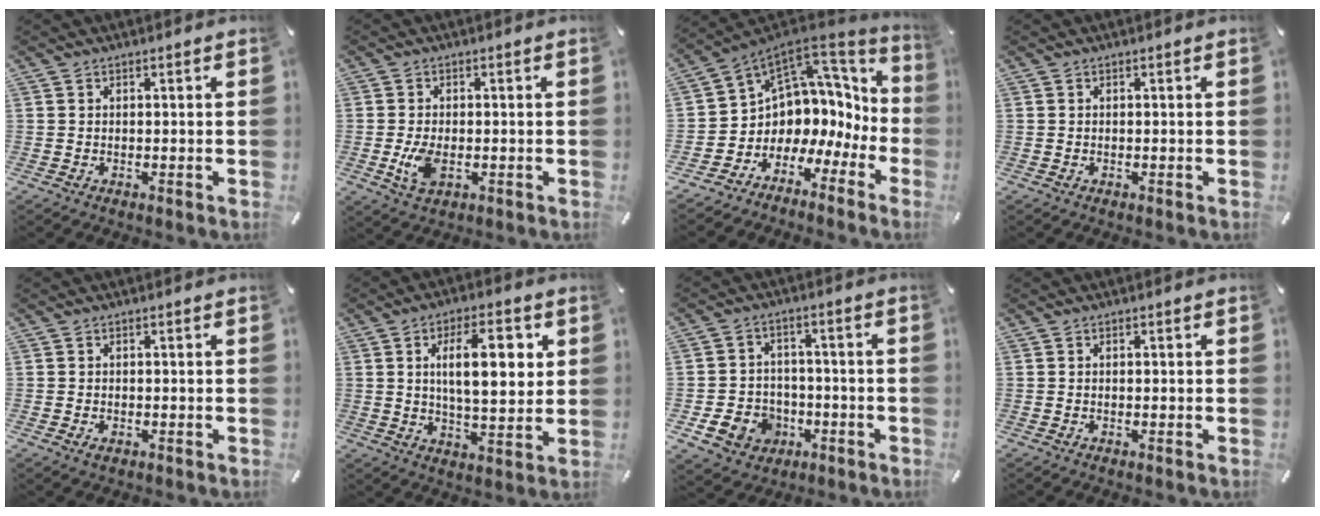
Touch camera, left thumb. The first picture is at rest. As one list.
[{"total": 5.7, "force": [-1.0, 3.4, 4.5], "torque": [-0.114, -0.007, -0.023]}, {"total": 7.1, "force": [2.6, 6.6, 0.3], "torque": [-0.018, -0.068, 0.059]}, {"total": 0.0}, {"total": 0.8, "force": [-0.3, 0.6, 0.4], "torque": [-0.008, 0.001, -0.007]}, {"total": 14.1, "force": [3.8, 6.1, 12.1], "torque": [-0.187, 0.001, 0.059]}, {"total": 8.2, "force": [-2.7, 7.4, 2.5], "torque": [-0.048, 0.019, -0.045]}, {"total": 0.5, "force": [-0.1, 0.2, 0.5], "torque": [-0.010, -0.002, -0.002]}]